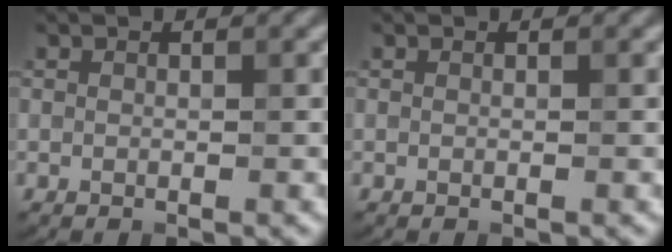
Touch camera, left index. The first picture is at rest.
{"total": 0.0}